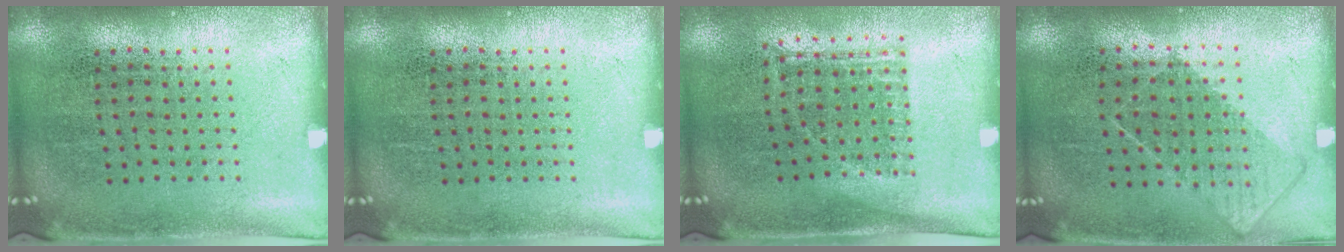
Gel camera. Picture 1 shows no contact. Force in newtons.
{"total": 0.0}
{"total": 1.2, "press": 0.9, "slide": 0.8}
{"total": 0.9, "press": 0.7, "slide": 0.5}